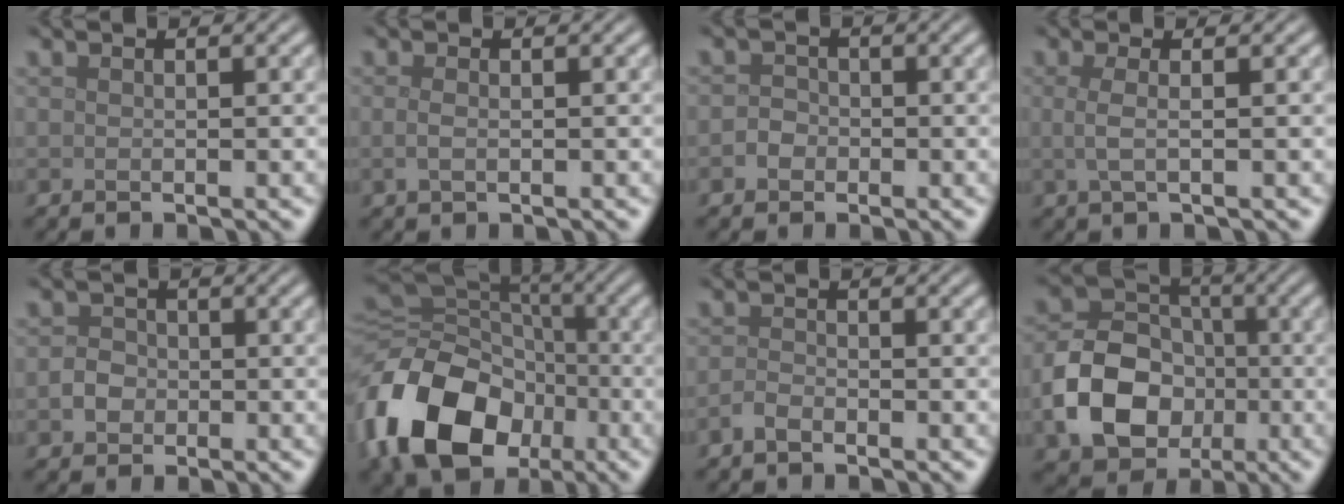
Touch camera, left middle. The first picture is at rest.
{"total": 1.0, "force": [-0.1, 0.4, 0.9], "torque": [-0.023, -0.002, -0.003]}
{"total": 1.3, "force": [-0.5, 1.2, 0.4], "torque": [-0.004, 0.002, -0.014]}
{"total": 2.1, "force": [0.1, 0.7, 2.0], "torque": [-0.037, 0.000, -0.002]}
{"total": 1.8, "force": [-0.5, 1.6, 0.7], "torque": [-0.010, 0.003, -0.016]}
{"total": 15.1, "force": [-5.7, 11.2, 8.5], "torque": [-0.209, -0.034, -0.107]}
{"total": 1.2, "force": [-0.9, 0.5, 0.7], "torque": [-0.015, 0.001, -0.022]}
{"total": 8.5, "force": [-2.4, 6.5, 4.9], "torque": [-0.086, -0.002, -0.053]}